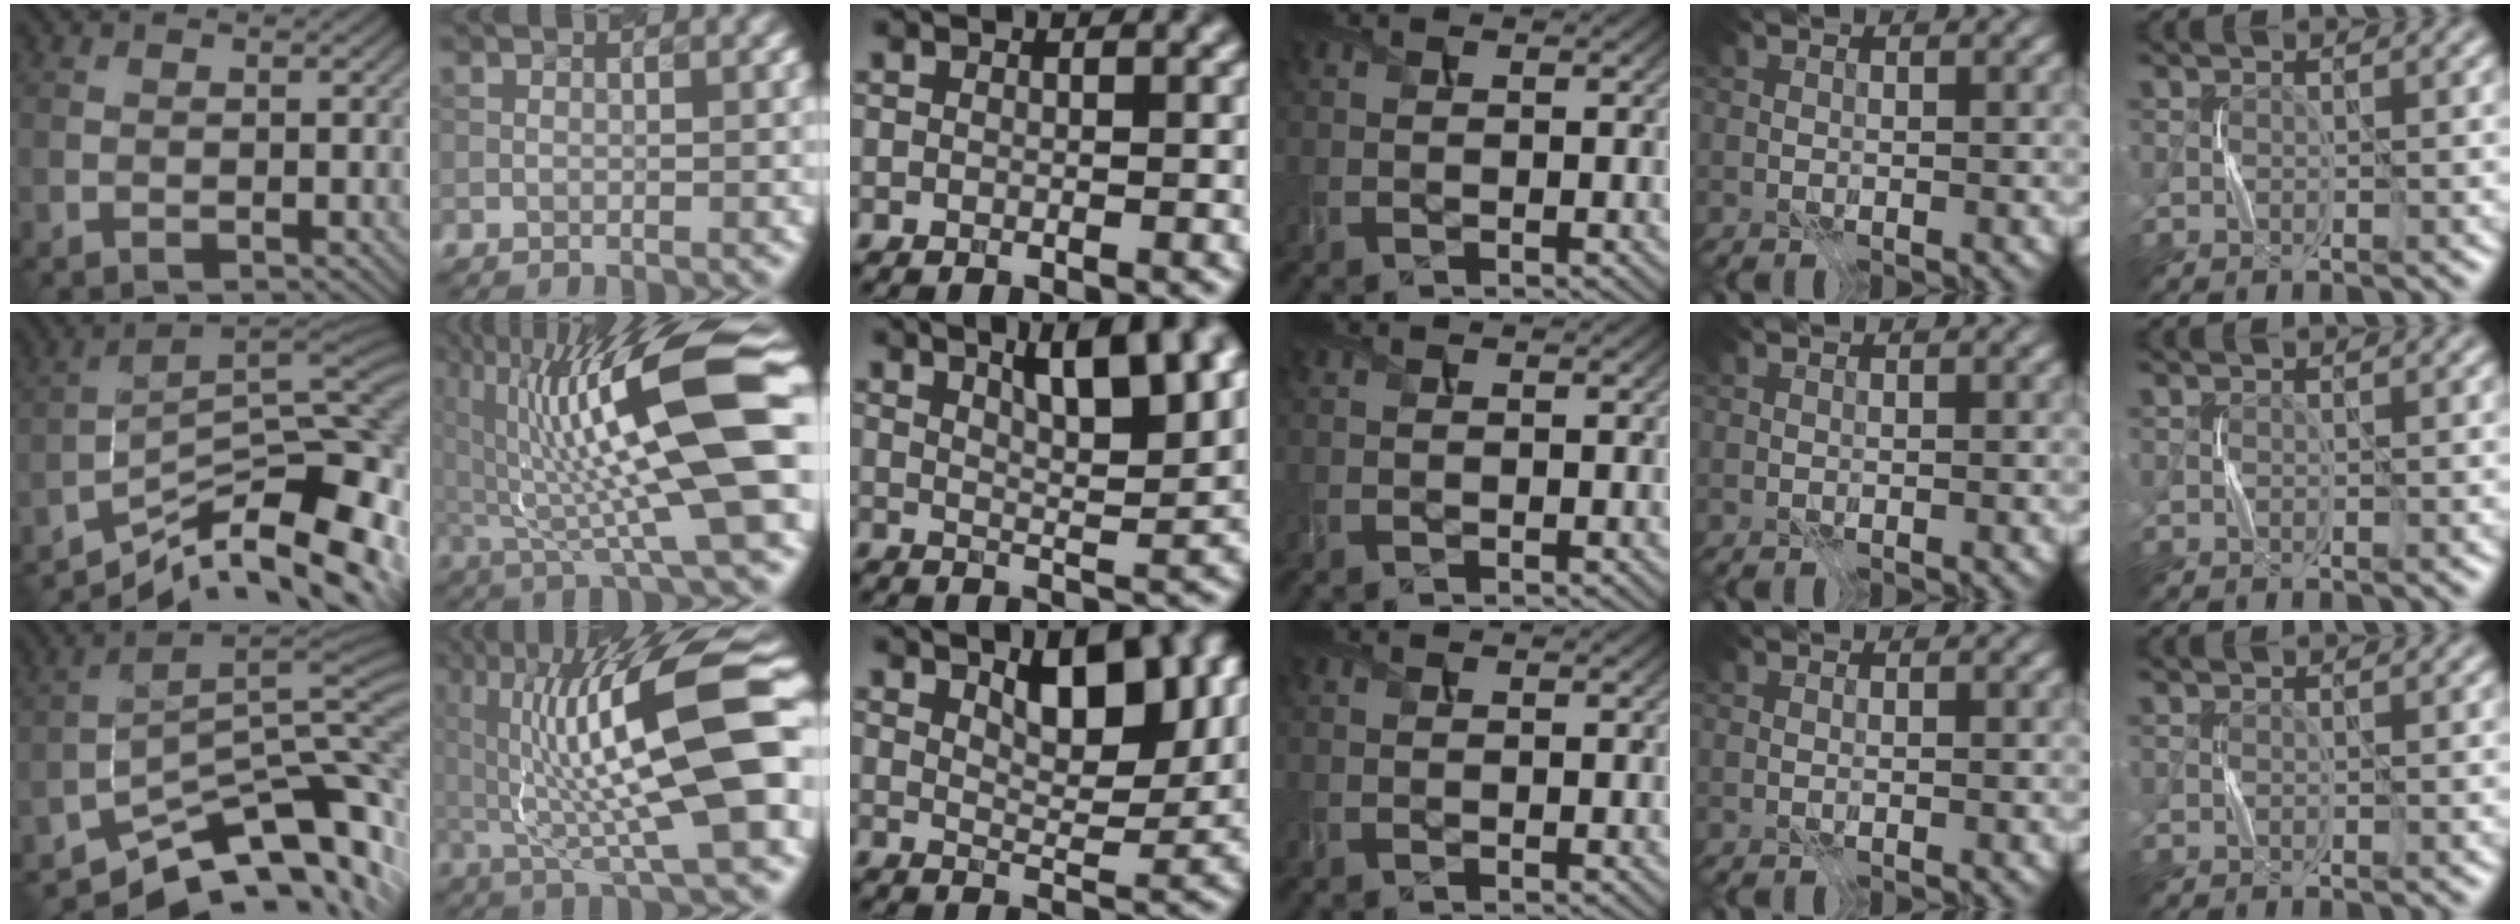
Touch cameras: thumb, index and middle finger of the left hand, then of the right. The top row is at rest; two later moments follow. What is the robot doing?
{"motion": "press", "object": "syringe"}